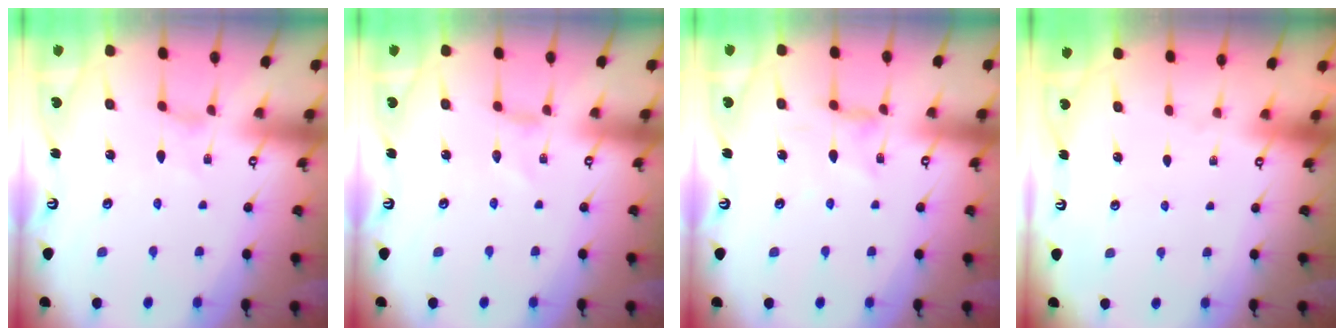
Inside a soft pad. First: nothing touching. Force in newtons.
{"total": 0.0}
{"total": 2.2, "press": 2.1, "slide": 0.5}
{"total": 0.0}